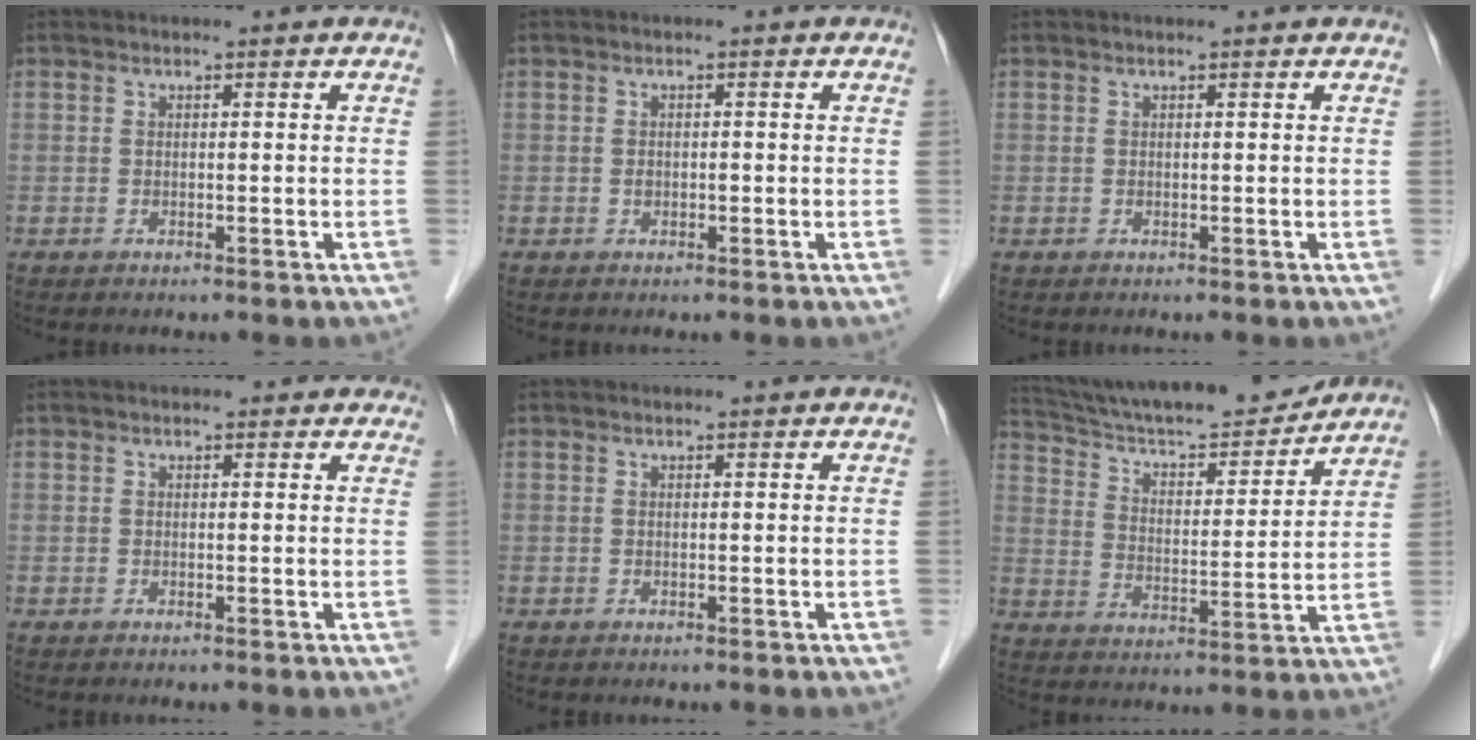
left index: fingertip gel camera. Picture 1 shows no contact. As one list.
[{"total": 0.8, "force": [-0.2, 0.6, 0.5], "torque": [-0.009, 0.003, -0.003]}, {"total": 0.9, "force": [0.9, 0.0, 0.3], "torque": [-0.007, 0.007, 0.009]}, {"total": 3.4, "force": [2.9, 1.6, 1.0], "torque": [-0.001, 0.012, 0.021]}, {"total": 0.0}, {"total": 19.9, "force": [18.3, 2.8, 7.1], "torque": [-0.122, 0.002, 0.281]}]